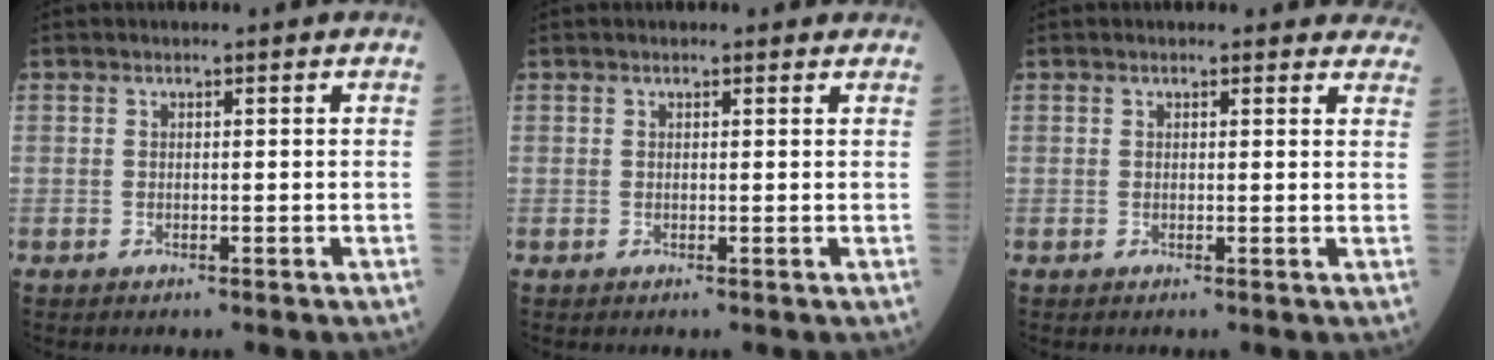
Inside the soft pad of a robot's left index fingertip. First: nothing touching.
{"total": 1.1, "force": [0.9, 0.6, 0.4], "torque": [-0.005, 0.009, 0.007]}
{"total": 5.9, "force": [5.5, 1.9, 1.0], "torque": [0.019, -0.001, 0.033]}